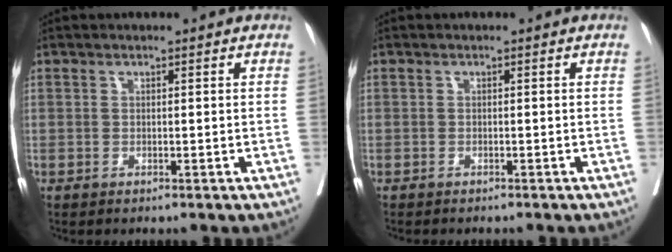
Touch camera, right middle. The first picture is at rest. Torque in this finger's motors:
{"motor_torque": [1.01, -1.13, 0.05, 0.05]}